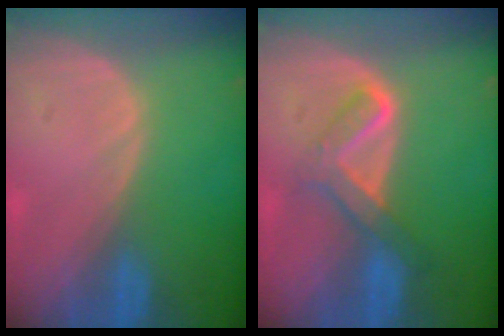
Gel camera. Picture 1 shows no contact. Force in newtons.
{"total": 5.2, "press": 5.2, "slide": 0.1}